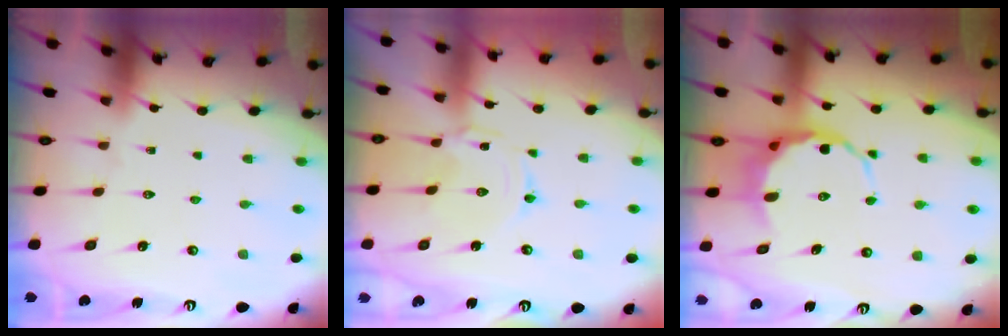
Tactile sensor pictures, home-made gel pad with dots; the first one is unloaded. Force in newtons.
{"total": 0.6, "press": 0.5, "slide": 0.4}
{"total": 6.9, "press": 6.6, "slide": 1.7}